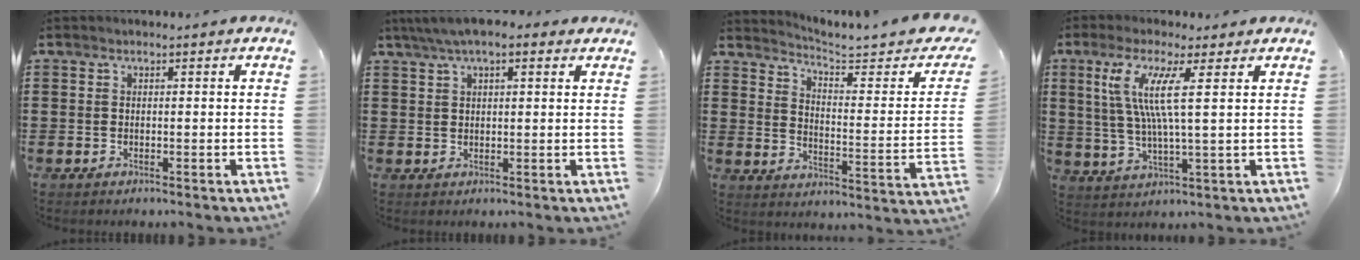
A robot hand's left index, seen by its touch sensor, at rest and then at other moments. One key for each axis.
{"total": 4.9, "fx": 3.3, "fy": 1.3, "fz": 3.3, "tx": -0.070, "ty": 0.005, "tz": 0.058}
{"total": 4.2, "fx": 3.7, "fy": 0.0, "fz": 1.9, "tx": -0.050, "ty": -0.029, "tz": 0.055}
{"total": 8.5, "fx": 3.3, "fy": 1.1, "fz": 7.8, "tx": -0.170, "ty": -0.004, "tz": 0.054}